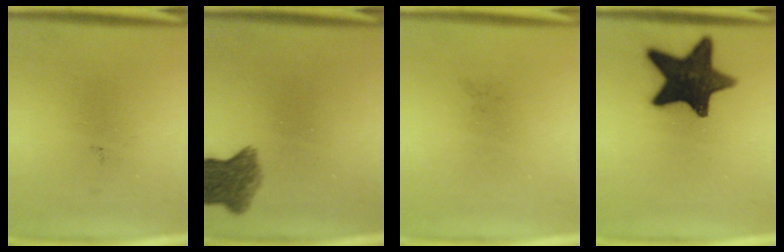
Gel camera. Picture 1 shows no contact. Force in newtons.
{"total": 6.4}
{"total": 0.0}
{"total": 15.9}